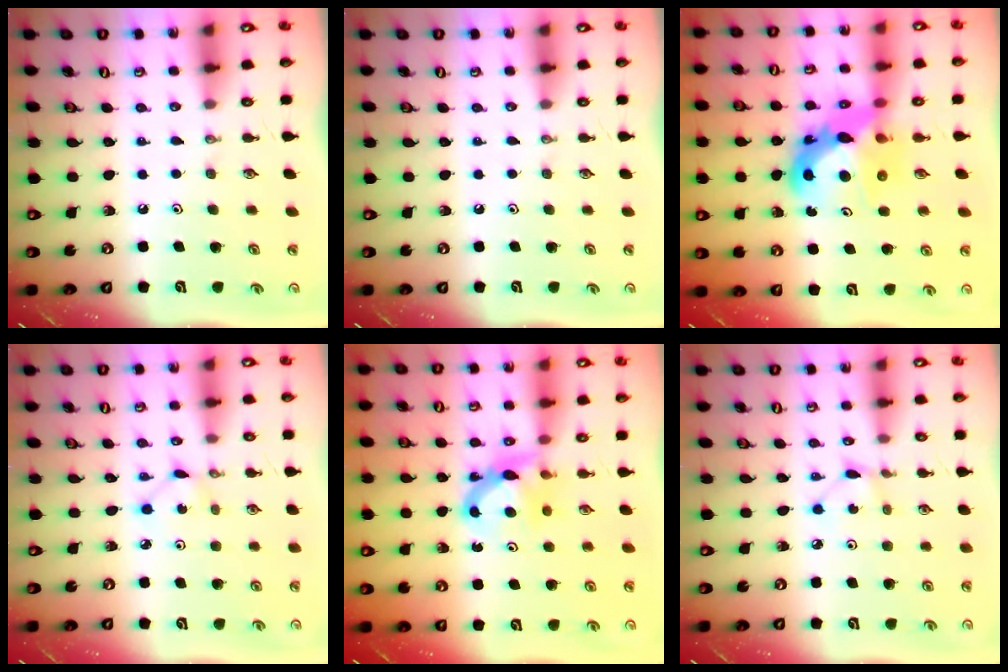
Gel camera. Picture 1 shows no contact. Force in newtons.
{"total": 0.0}
{"total": 12.3, "press": 12.2, "slide": 1.1}
{"total": 2.0, "press": 2.0, "slide": 0.3}
{"total": 7.8, "press": 7.8, "slide": 0.1}
{"total": 2.5, "press": 2.4, "slide": 0.3}